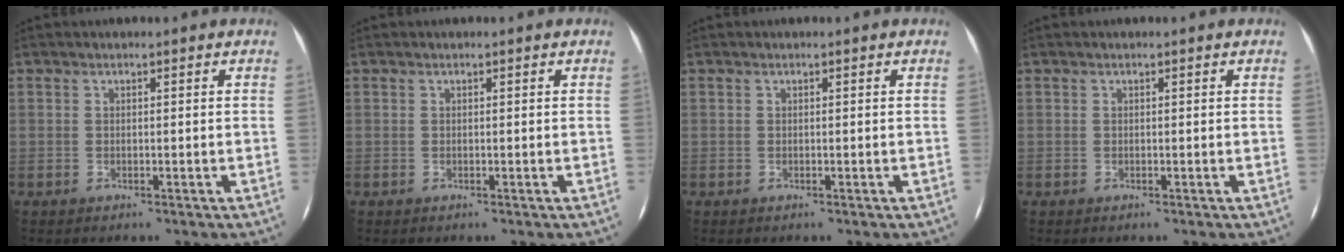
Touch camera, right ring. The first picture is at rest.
{"total": 0.0}
{"total": 0.0}
{"total": 0.0}